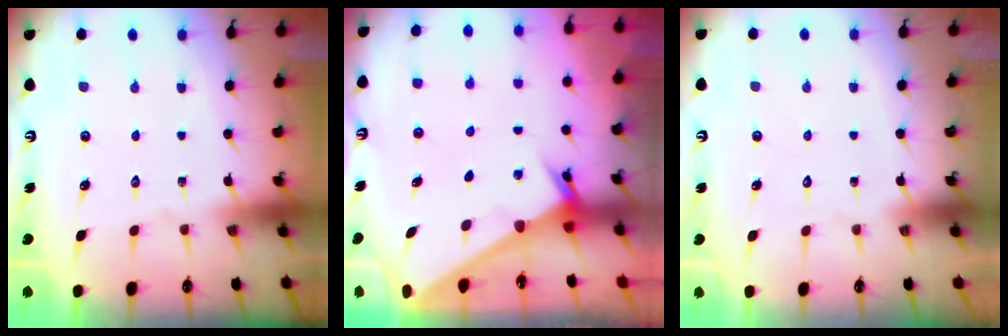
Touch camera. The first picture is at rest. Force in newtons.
{"total": 2.2, "press": 2.2, "slide": 0.2}
{"total": 1.6, "press": 1.6, "slide": 0.1}